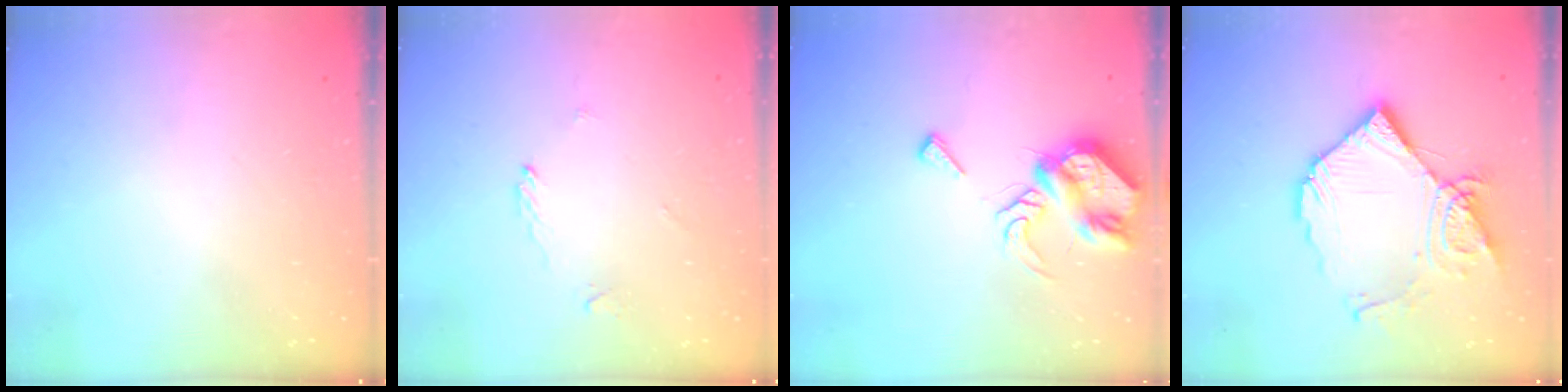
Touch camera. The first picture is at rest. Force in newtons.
{"total": 2.0, "press": 2.0, "slide": 0.2}
{"total": 9.0, "press": 9.0, "slide": 0.6}
{"total": 16.3, "press": 16.2, "slide": 2.1}